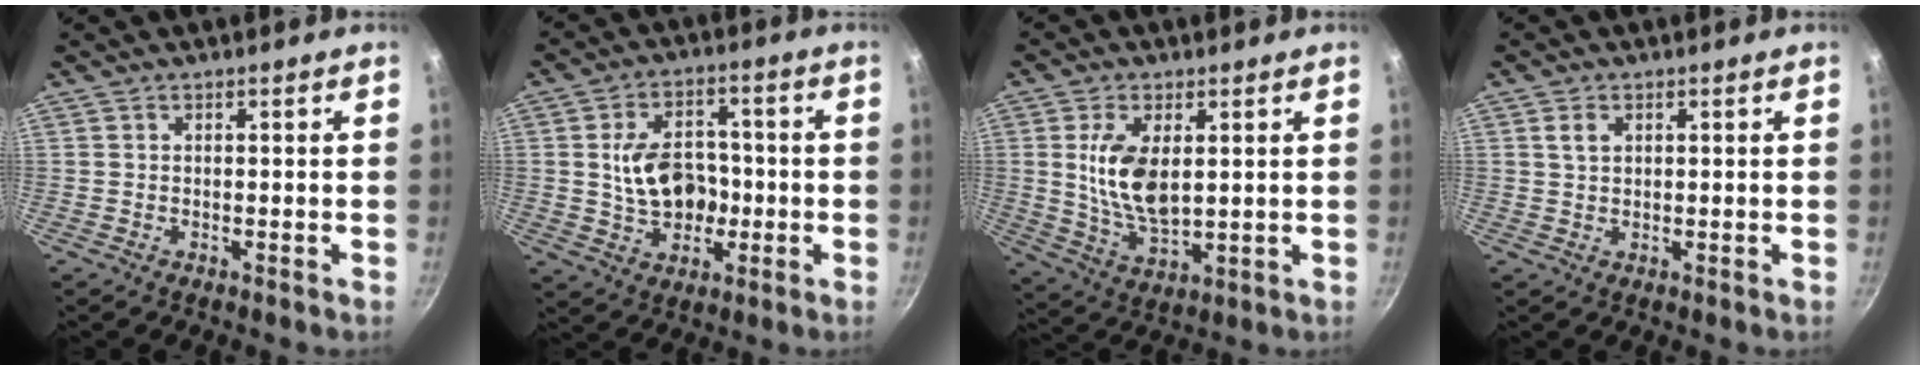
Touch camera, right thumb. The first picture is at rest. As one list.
[{"total": 11.6, "force": [-0.5, 8.5, 7.8], "torque": [-0.102, 0.016, -0.003]}, {"total": 11.2, "force": [2.1, 5.8, 9.4], "torque": [-0.174, -0.019, 0.049]}, {"total": 2.4, "force": [0.9, 1.7, 1.4], "torque": [-0.019, 0.000, 0.017]}]